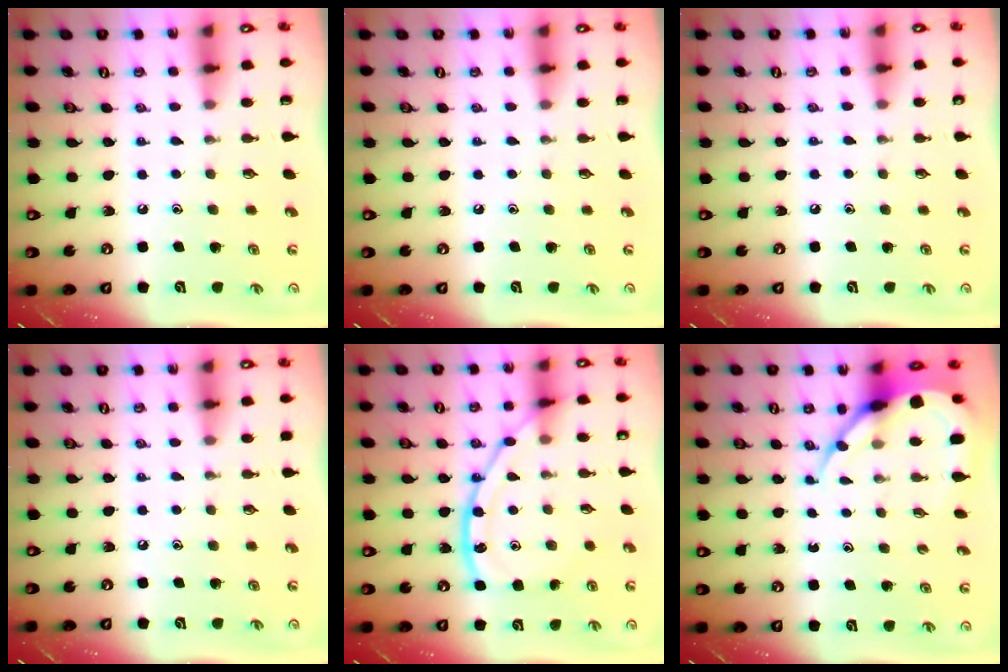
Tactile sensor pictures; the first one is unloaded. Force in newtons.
{"total": 0.0}
{"total": 4.3, "press": 4.2, "slide": 0.7}
{"total": 2.9, "press": 2.8, "slide": 0.4}
{"total": 12.7, "press": 12.7, "slide": 0.2}
{"total": 8.9, "press": 8.8, "slide": 1.0}